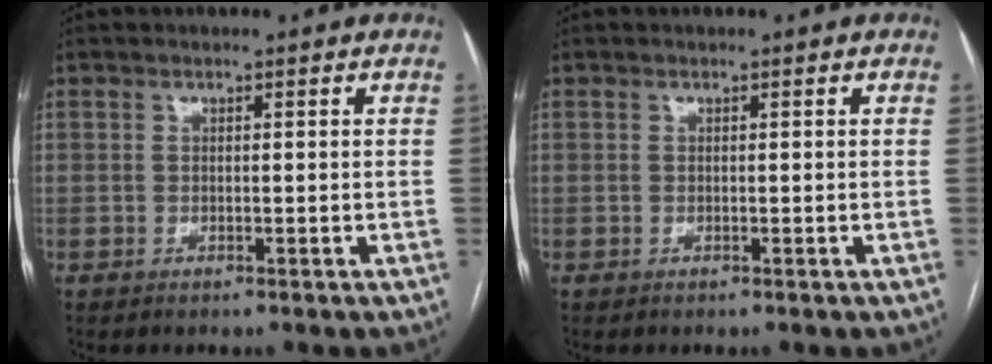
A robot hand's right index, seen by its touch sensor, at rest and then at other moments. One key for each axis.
{"total": 0.0}